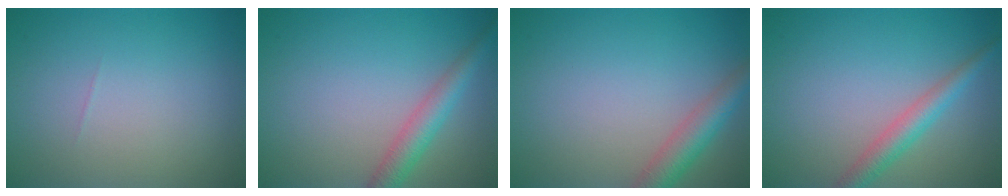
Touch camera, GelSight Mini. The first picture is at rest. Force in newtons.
{"total": 3.1, "press": 3.1, "slide": 0.0}
{"total": 3.5, "press": 3.5, "slide": 0.2}
{"total": 2.9, "press": 2.9, "slide": 0.1}